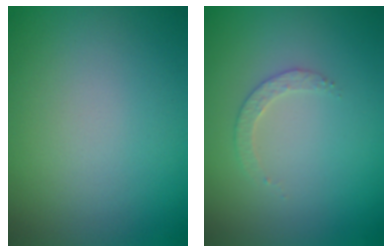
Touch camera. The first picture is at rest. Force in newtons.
{"total": 1.6, "press": 1.5, "slide": 0.3}